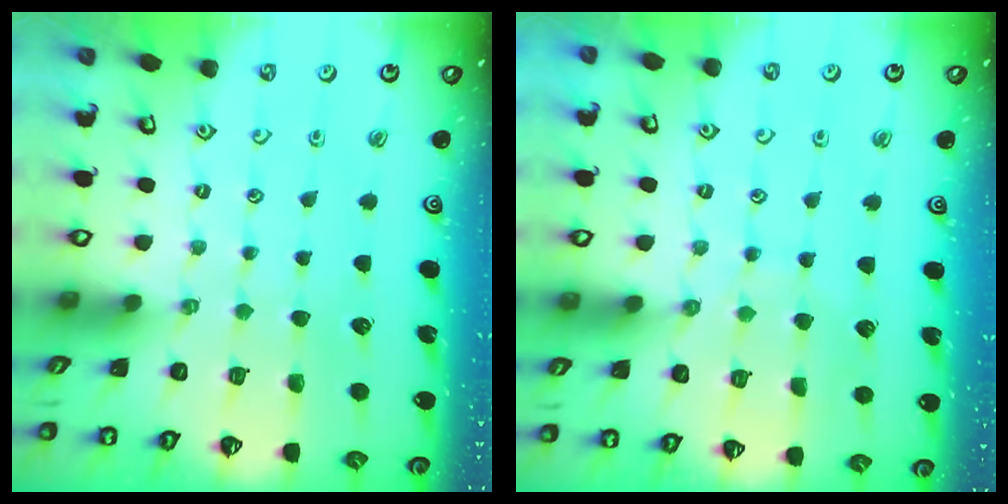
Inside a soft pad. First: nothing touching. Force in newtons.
{"total": 5.4, "press": 5.4, "slide": 0.5}